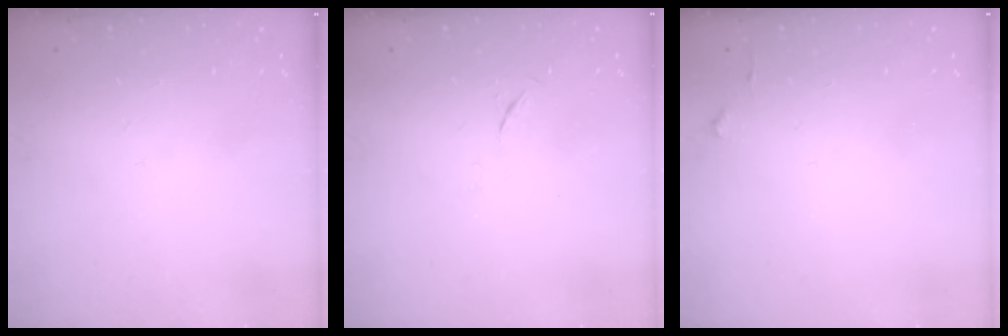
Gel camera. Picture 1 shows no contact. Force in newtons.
{"total": 4.0, "press": 4.0, "slide": 0.6}
{"total": 2.7, "press": 2.6, "slide": 0.4}